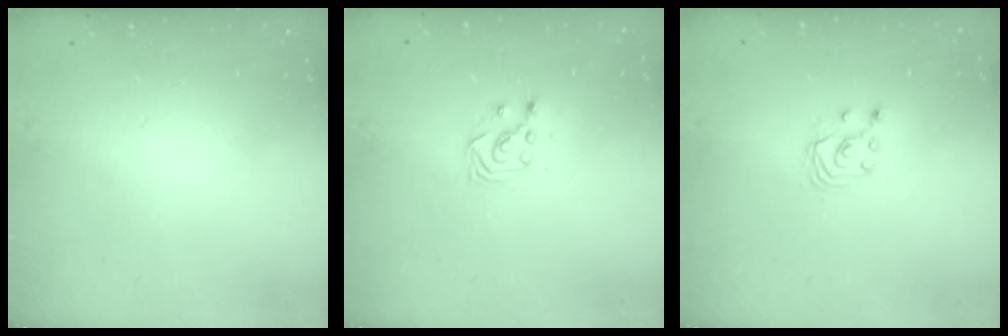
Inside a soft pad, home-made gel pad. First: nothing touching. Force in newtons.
{"total": 2.7, "press": 2.7, "slide": 0.3}
{"total": 2.5, "press": 2.5, "slide": 0.3}